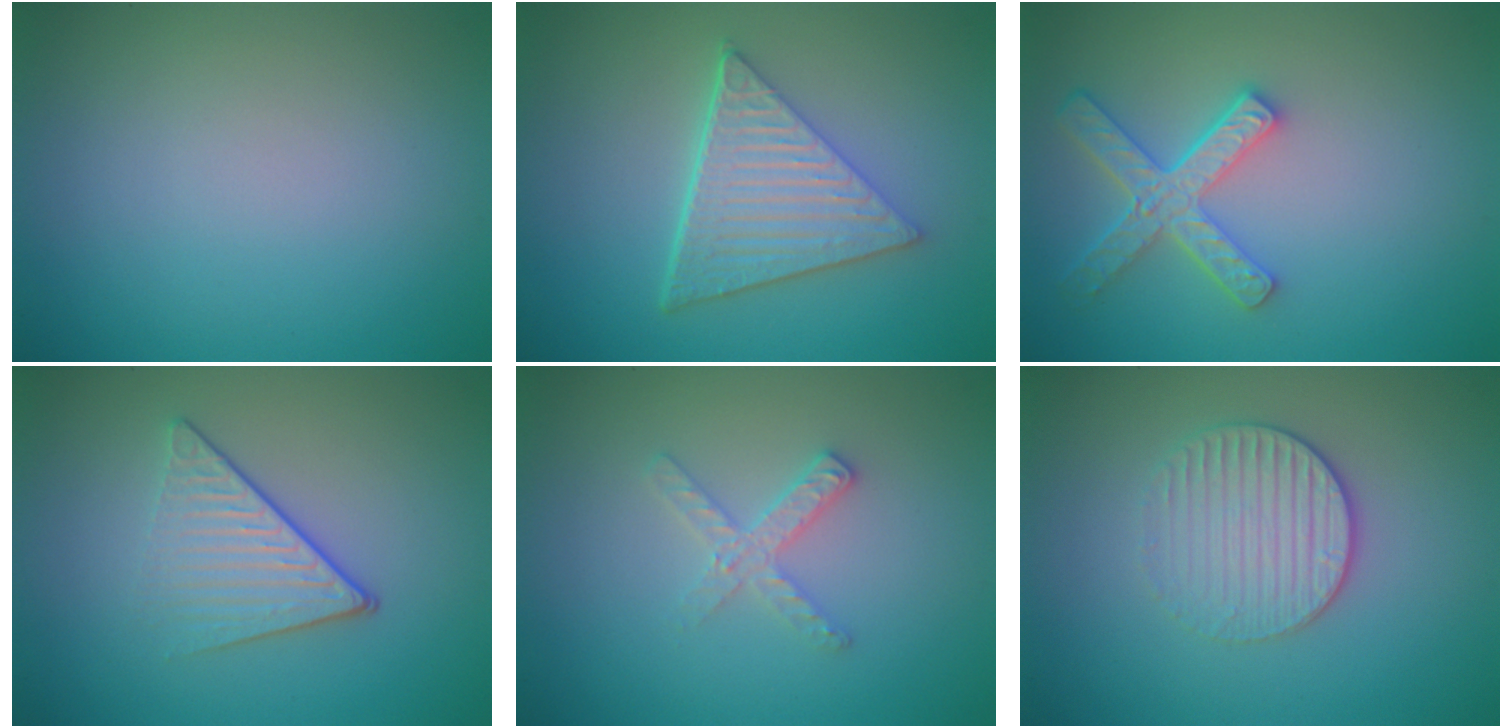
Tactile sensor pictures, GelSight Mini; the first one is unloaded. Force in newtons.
{"total": 6.3, "press": 4.5, "slide": 4.3}
{"total": 4.5, "press": 3.8, "slide": 2.5}
{"total": 4.2, "press": 2.9, "slide": 3.0}
{"total": 2.0, "press": 2.0, "slide": 0.2}
{"total": 3.1, "press": 2.8, "slide": 1.2}